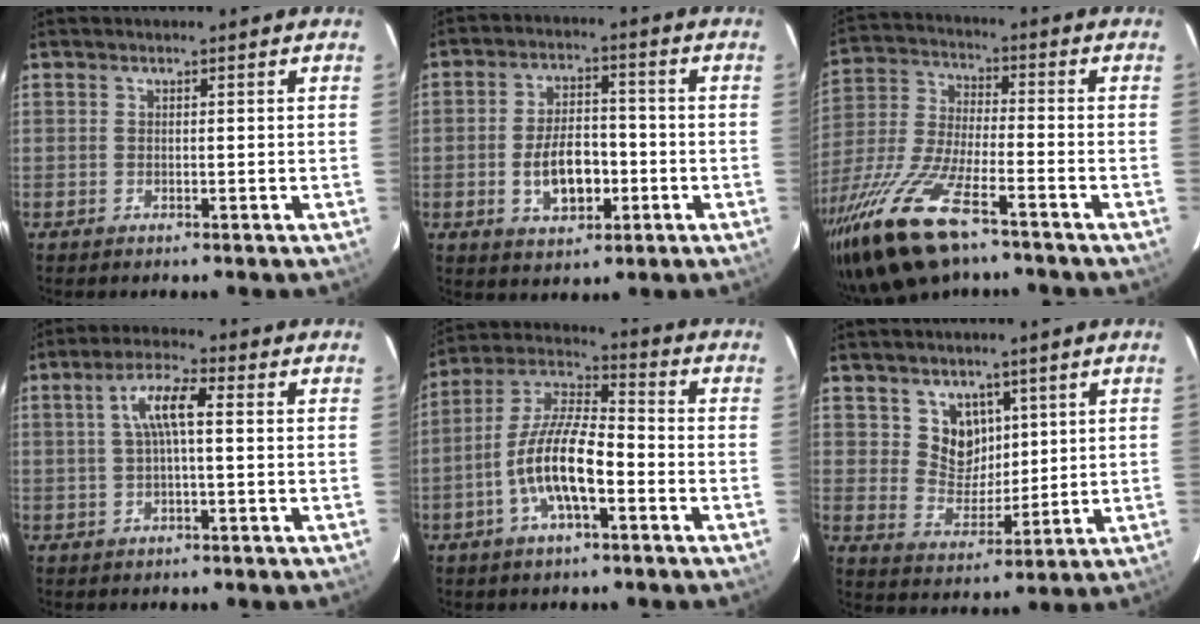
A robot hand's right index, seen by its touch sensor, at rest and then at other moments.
{"total": 9.1, "force": [-2.4, 5.1, 7.2], "torque": [-0.139, 0.012, -0.030]}
{"total": 20.6, "force": [-13.6, 6.4, 14.0], "torque": [-0.309, -0.049, -0.260]}
{"total": 6.1, "force": [0.7, 1.3, 5.9], "torque": [-0.113, 0.013, 0.015]}
{"total": 12.4, "force": [-4.5, 3.7, 11.0], "torque": [-0.224, 0.003, -0.088]}
{"total": 7.3, "force": [3.8, 6.0, 2.0], "torque": [-0.031, -0.003, 0.079]}